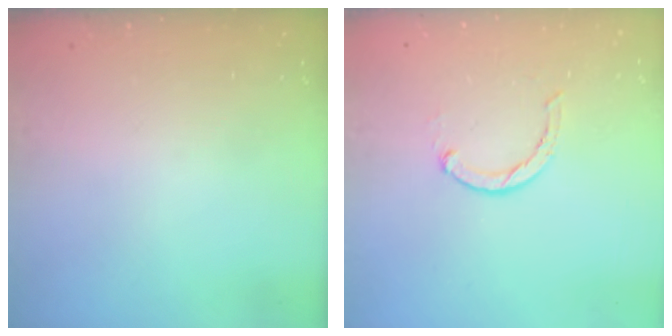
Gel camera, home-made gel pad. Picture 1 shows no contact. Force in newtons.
{"total": 1.7, "press": 1.6, "slide": 0.3}